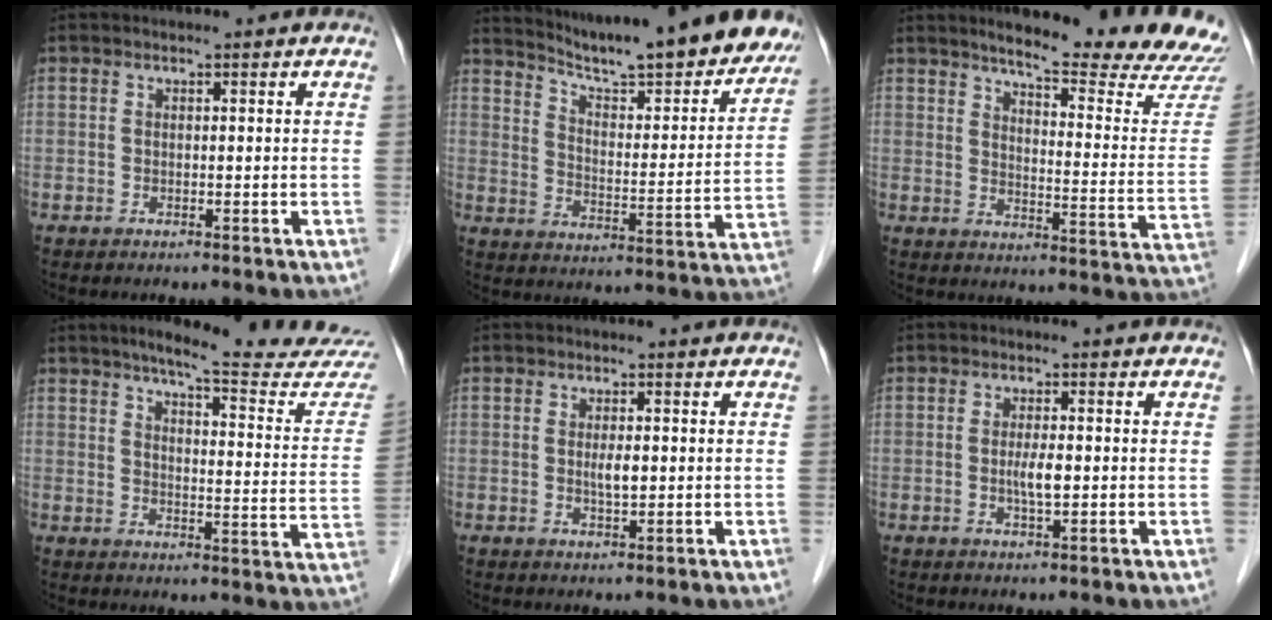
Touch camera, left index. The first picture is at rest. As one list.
[{"total": 22.7, "force": [20.4, 2.6, 9.6], "torque": [-0.143, -0.044, 0.272]}, {"total": 20.7, "force": [19.0, 0.6, 8.1], "torque": [-0.105, -0.098, 0.224]}, {"total": 19.9, "force": [18.5, 0.5, 7.5], "torque": [-0.094, -0.083, 0.215]}, {"total": 2.0, "force": [0.2, 0.5, 1.9], "torque": [-0.036, -0.002, 0.005]}, {"total": 2.6, "force": [-0.2, 0.4, 2.6], "torque": [-0.051, -0.002, -0.004]}]